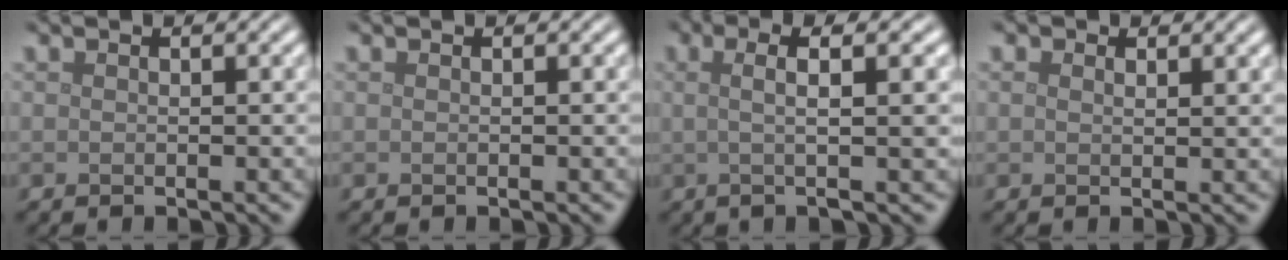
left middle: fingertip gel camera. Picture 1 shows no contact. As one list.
[{"total": 0.0}, {"total": 4.8, "force": [0.8, 1.1, 4.6], "torque": [-0.069, 0.011, 0.011]}, {"total": 1.3, "force": [0.8, 0.7, 0.7], "torque": [-0.010, -0.002, 0.013]}]